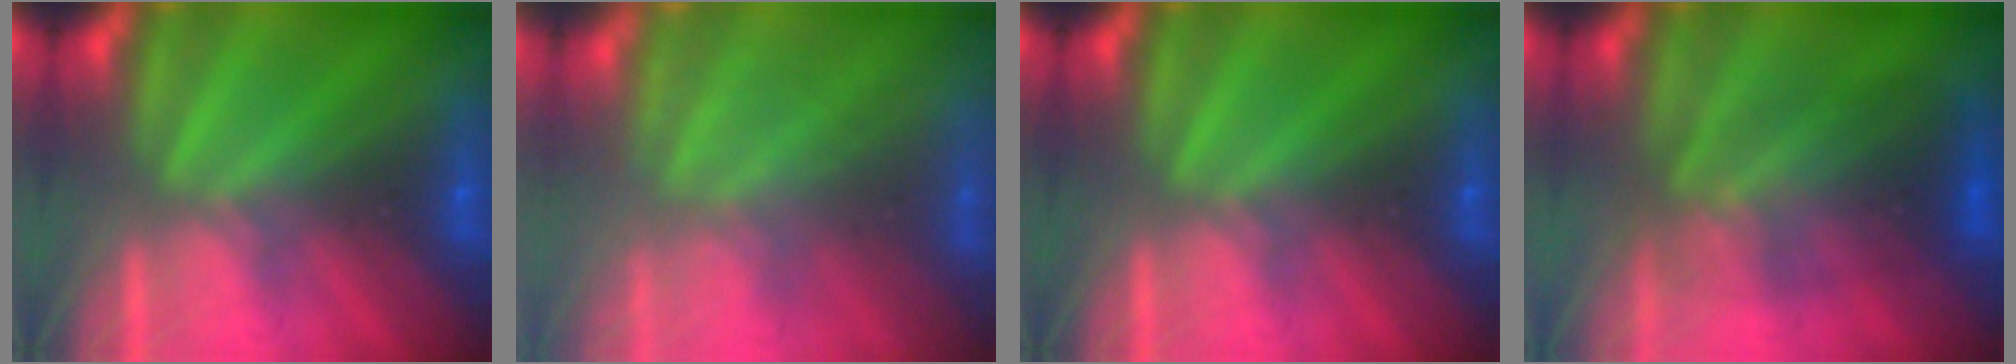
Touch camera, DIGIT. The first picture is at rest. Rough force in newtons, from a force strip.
{"total": 2.9}
{"total": 0.0}
{"total": 3.5}